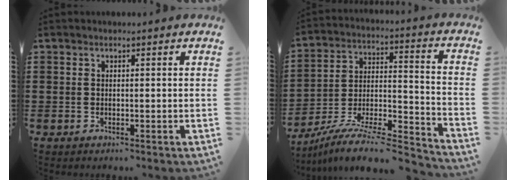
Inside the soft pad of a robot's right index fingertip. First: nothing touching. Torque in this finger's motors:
{"motor_torque": [-0.55, 0.66, -0.58, 0.01]}